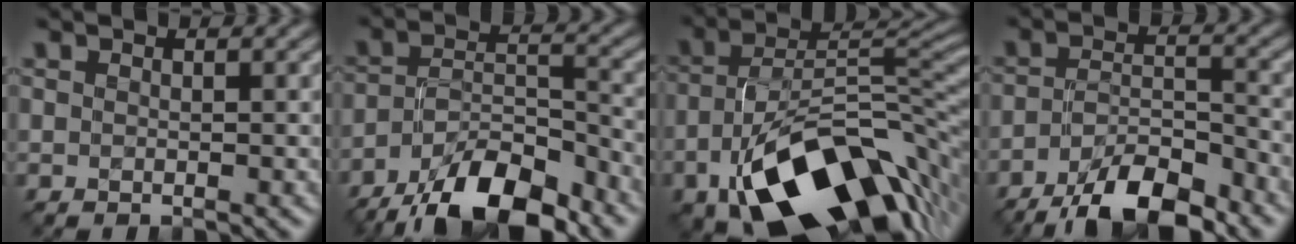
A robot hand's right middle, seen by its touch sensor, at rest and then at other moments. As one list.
[{"total": 10.7, "force": [-7.9, 3.6, 6.3], "torque": [-0.100, 0.007, -0.142]}, {"total": 15.3, "force": [-7.2, 8.2, 10.8], "torque": [-0.189, 0.003, -0.124]}, {"total": 8.1, "force": [-5.9, 2.4, 5.1], "torque": [-0.085, -0.002, -0.102]}]